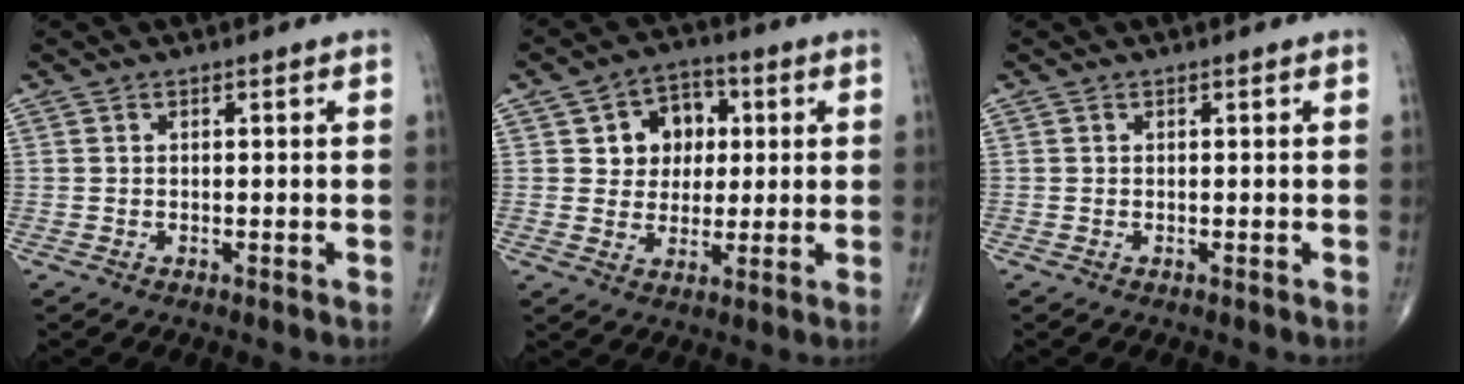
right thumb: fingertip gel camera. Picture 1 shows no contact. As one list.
[{"total": 9.3, "force": [2.2, 7.6, 4.8], "torque": [-0.021, 0.002, 0.032]}, {"total": 0.0}]